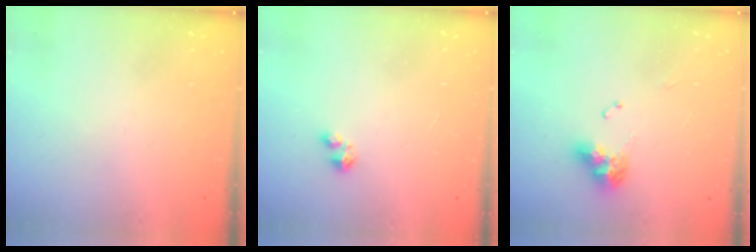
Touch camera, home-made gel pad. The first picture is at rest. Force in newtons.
{"total": 2.7, "press": 2.7, "slide": 0.4}
{"total": 9.4, "press": 9.4, "slide": 1.1}